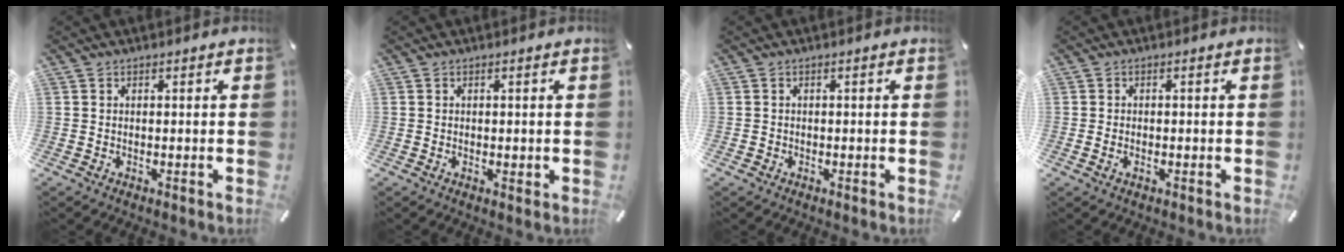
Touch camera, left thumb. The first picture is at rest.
{"total": 0.9, "force": [0.0, 0.3, 0.8], "torque": [-0.016, -0.001, 0.000]}
{"total": 0.6, "force": [-0.3, 0.4, 0.1], "torque": [-0.003, 0.002, -0.008]}
{"total": 1.4, "force": [-0.5, 0.6, 1.2], "torque": [-0.020, 0.000, -0.008]}